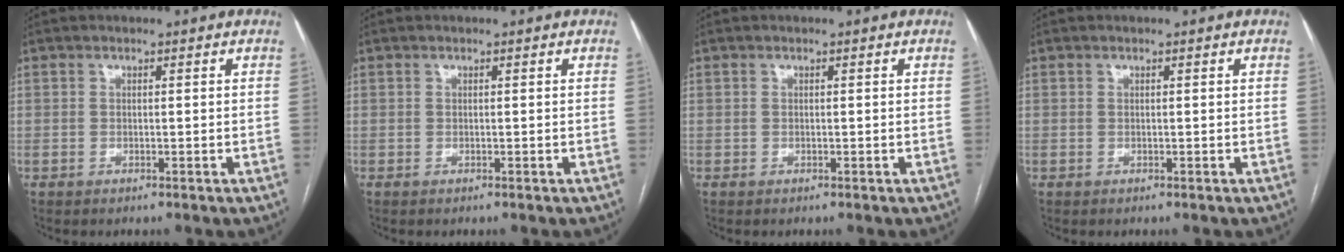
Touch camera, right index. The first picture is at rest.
{"total": 0.0}
{"total": 0.0}
{"total": 0.0}